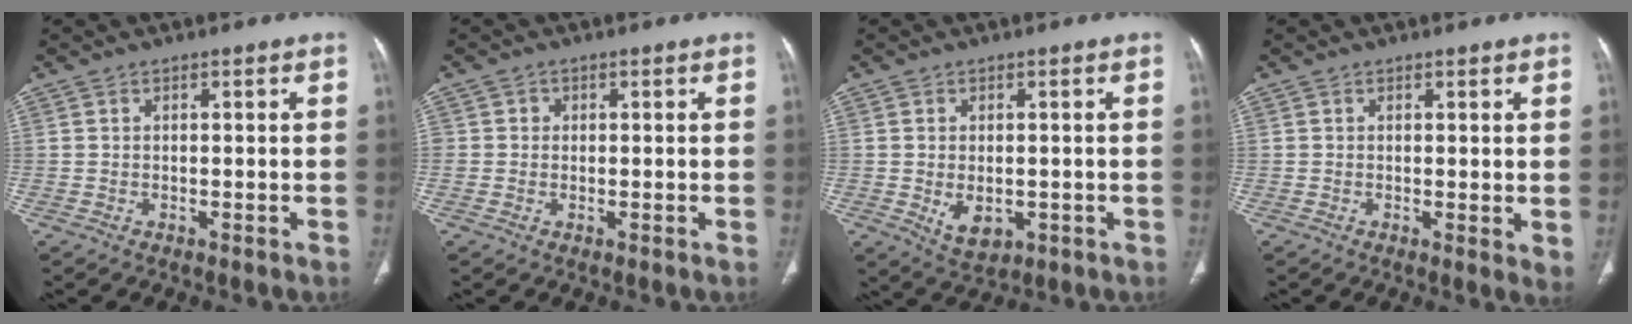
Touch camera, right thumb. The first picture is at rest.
{"total": 1.5, "force": [0.1, 1.5, 0.2], "torque": [0.009, 0.005, 0.000]}
{"total": 5.4, "force": [-1.0, 3.5, 4.0], "torque": [-0.056, -0.008, -0.003]}
{"total": 2.6, "force": [0.5, 0.9, 2.4], "torque": [-0.039, -0.011, 0.005]}